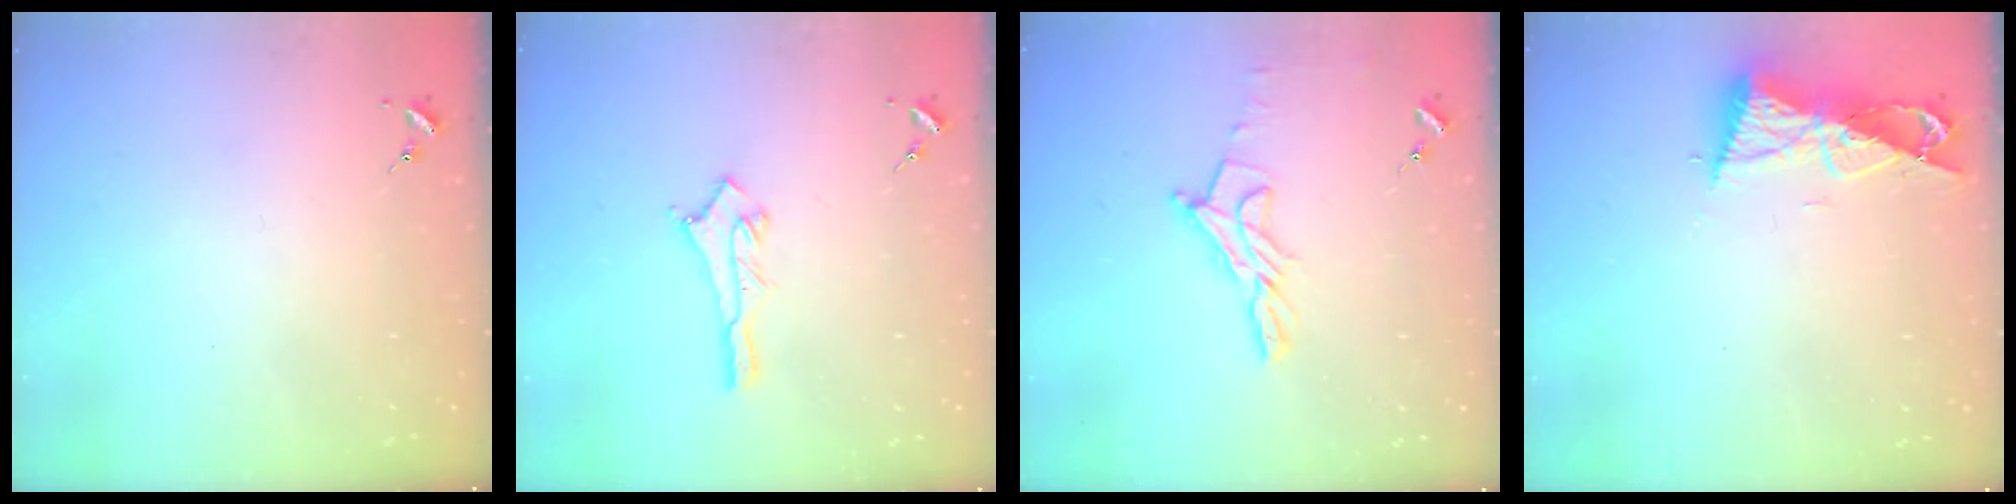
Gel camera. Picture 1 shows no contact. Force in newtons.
{"total": 9.0, "press": 9.0, "slide": 0.6}
{"total": 12.2, "press": 12.1, "slide": 1.0}
{"total": 9.0, "press": 9.0, "slide": 0.8}